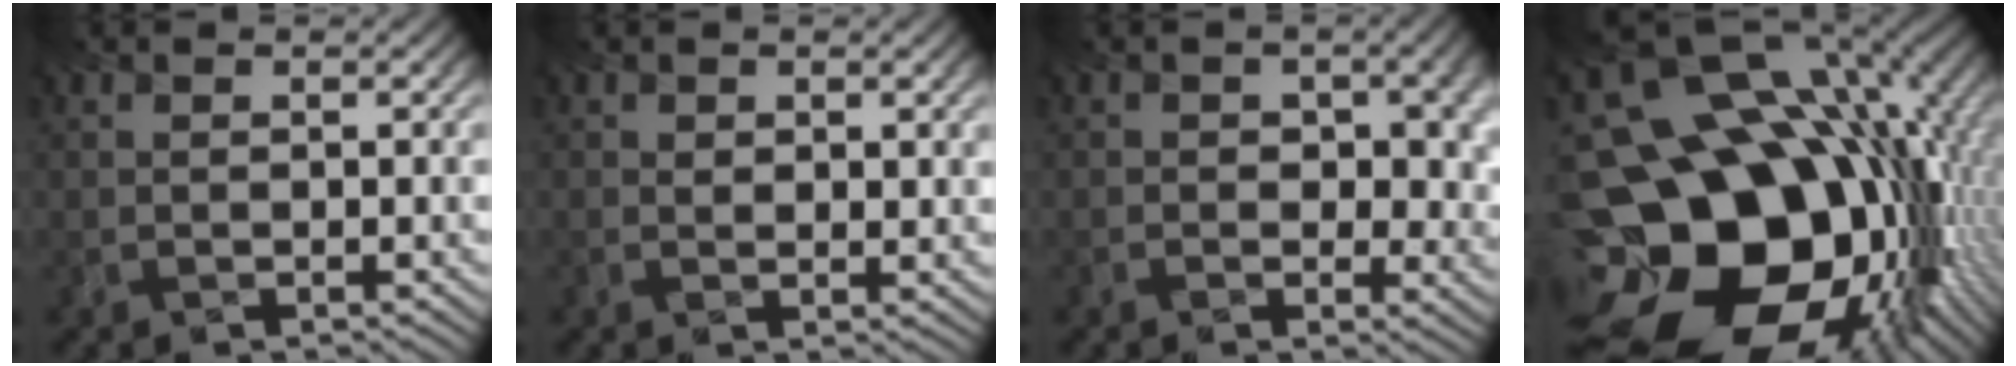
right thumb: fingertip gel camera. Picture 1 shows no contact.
{"total": 1.1, "force": [0.6, 0.5, 0.7], "torque": [-0.012, -0.004, 0.015]}
{"total": 7.2, "force": [0.8, 4.9, 5.3], "torque": [-0.085, -0.008, 0.021]}
{"total": 22.3, "force": [-6.1, 16.8, 13.2], "torque": [-0.249, -0.012, -0.123]}